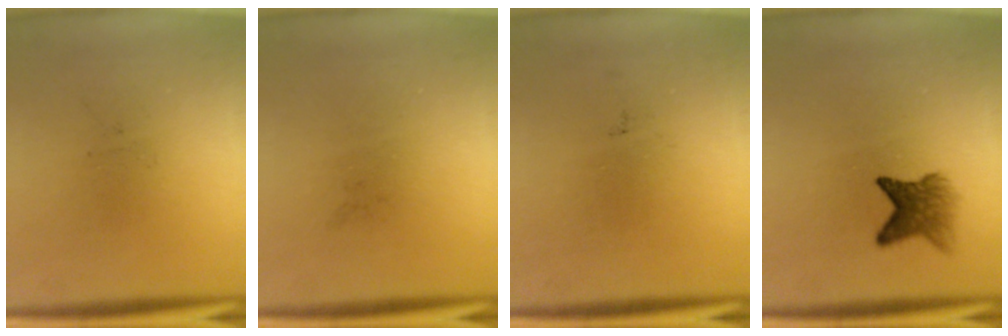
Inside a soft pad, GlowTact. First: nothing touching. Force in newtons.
{"total": 0.0}
{"total": 0.0}
{"total": 4.4}